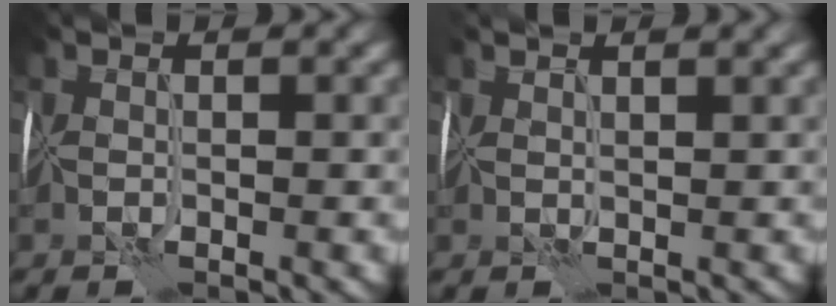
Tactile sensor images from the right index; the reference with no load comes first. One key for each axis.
{"total": 2.3, "fx": 2.0, "fy": 0.3, "fz": 1.1, "tx": -0.007, "ty": 0.010, "tz": 0.029}